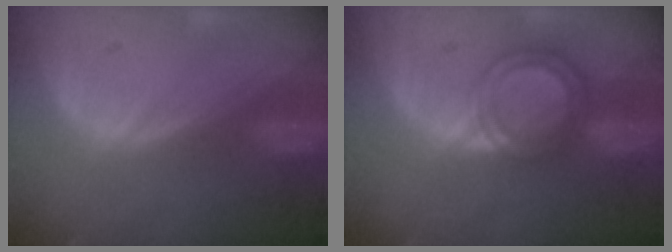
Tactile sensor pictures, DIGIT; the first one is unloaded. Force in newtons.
{"total": 5.9, "press": 5.4, "slide": 2.3}